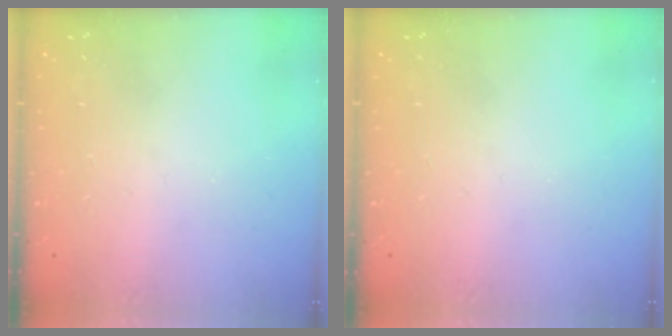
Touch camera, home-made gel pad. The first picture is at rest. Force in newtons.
{"total": 0.0}